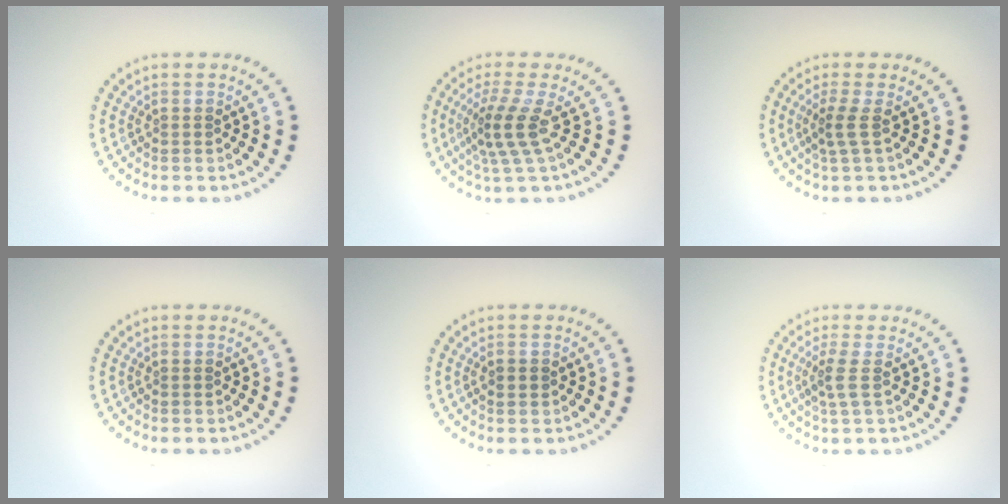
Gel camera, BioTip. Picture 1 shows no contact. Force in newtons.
{"total": 3.5, "press": 2.5, "slide": 2.5}
{"total": 1.9, "press": 1.2, "slide": 1.4}
{"total": 0.0}
{"total": 1.1, "press": 1.1, "slide": 0.2}
{"total": 1.8, "press": 1.3, "slide": 1.1}